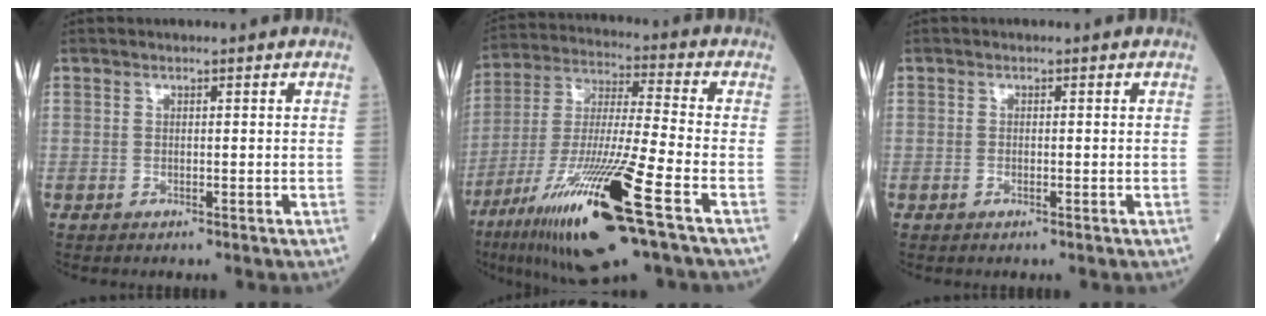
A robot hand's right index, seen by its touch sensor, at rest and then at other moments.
{"total": 20.5, "force": [-10.2, 0.8, 17.8], "torque": [-0.349, -0.049, -0.186]}
{"total": 0.8, "force": [-0.3, 0.2, 0.6], "torque": [-0.015, -0.001, -0.005]}